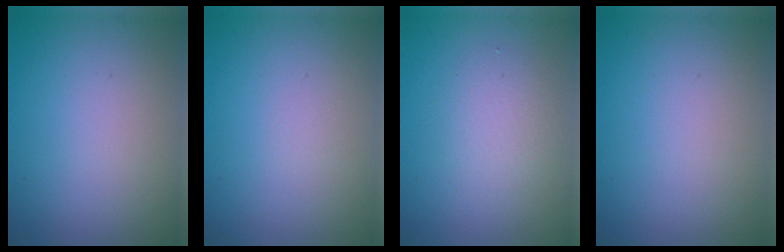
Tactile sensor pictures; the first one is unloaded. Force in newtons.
{"total": 0.0}
{"total": 2.5, "press": 2.5, "slide": 0.1}
{"total": 0.0}